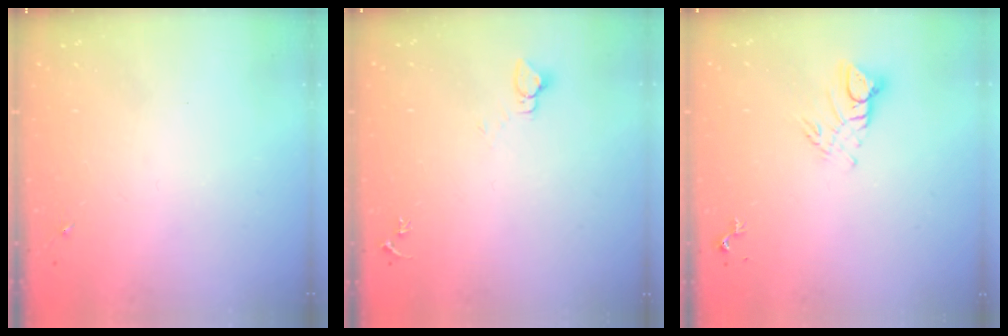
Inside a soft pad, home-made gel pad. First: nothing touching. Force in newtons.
{"total": 2.7, "press": 2.7, "slide": 0.1}
{"total": 6.8, "press": 6.8, "slide": 0.5}